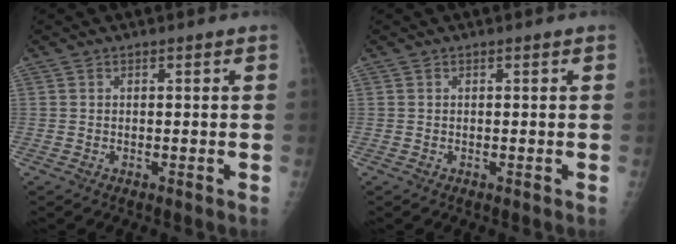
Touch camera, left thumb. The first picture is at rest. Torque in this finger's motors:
{"motor_torque": [0.00, 0.00, 0.00, 0.00, 0.00]}